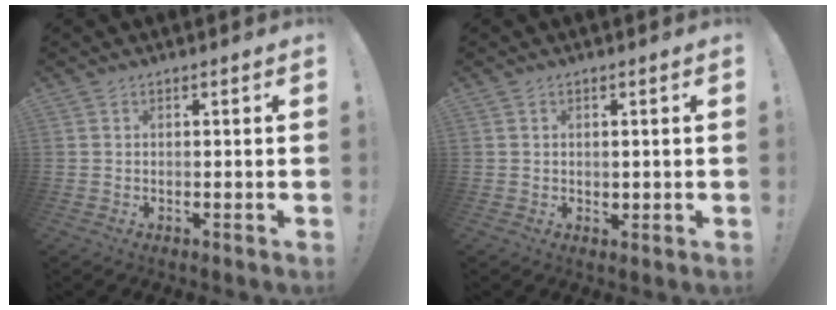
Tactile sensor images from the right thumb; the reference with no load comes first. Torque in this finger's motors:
{"motor_torque": [-0.02, -0.11, -0.20, -0.10, 0.00]}